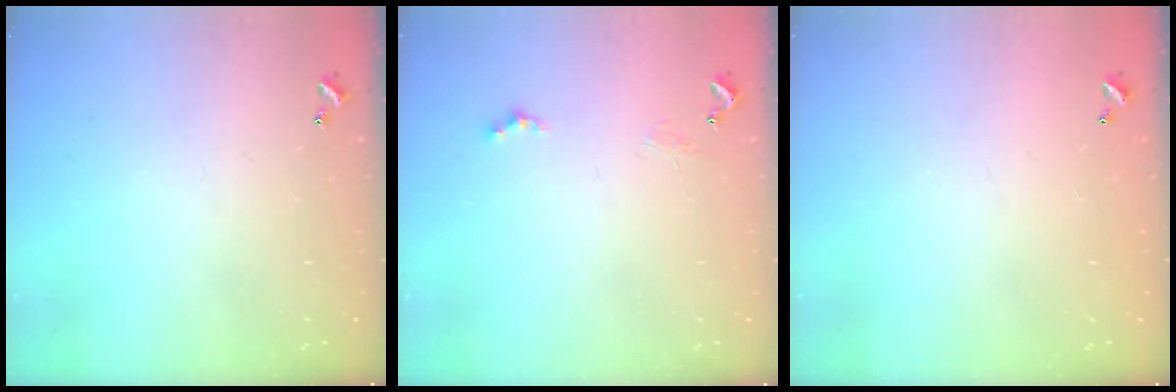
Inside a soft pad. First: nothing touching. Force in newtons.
{"total": 0.0}
{"total": 2.8, "press": 2.8, "slide": 0.1}